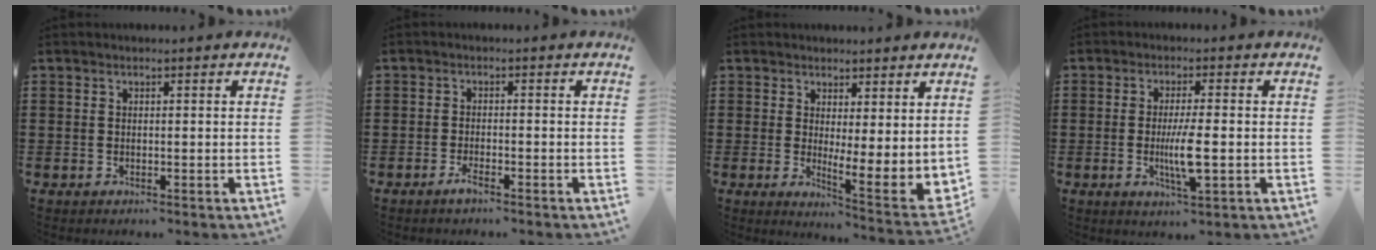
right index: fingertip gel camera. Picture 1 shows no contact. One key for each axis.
{"total": 1.9, "fx": -1.4, "fy": 0.2, "fz": 1.3, "tx": -0.029, "ty": -0.005, "tz": -0.027}
{"total": 2.7, "fx": 1.4, "fy": 0.4, "fz": 2.3, "tx": -0.048, "ty": -0.028, "tz": 0.022}
{"total": 5.6, "fx": -0.9, "fy": 0.8, "fz": 5.5, "tx": -0.108, "ty": -0.011, "tz": -0.021}